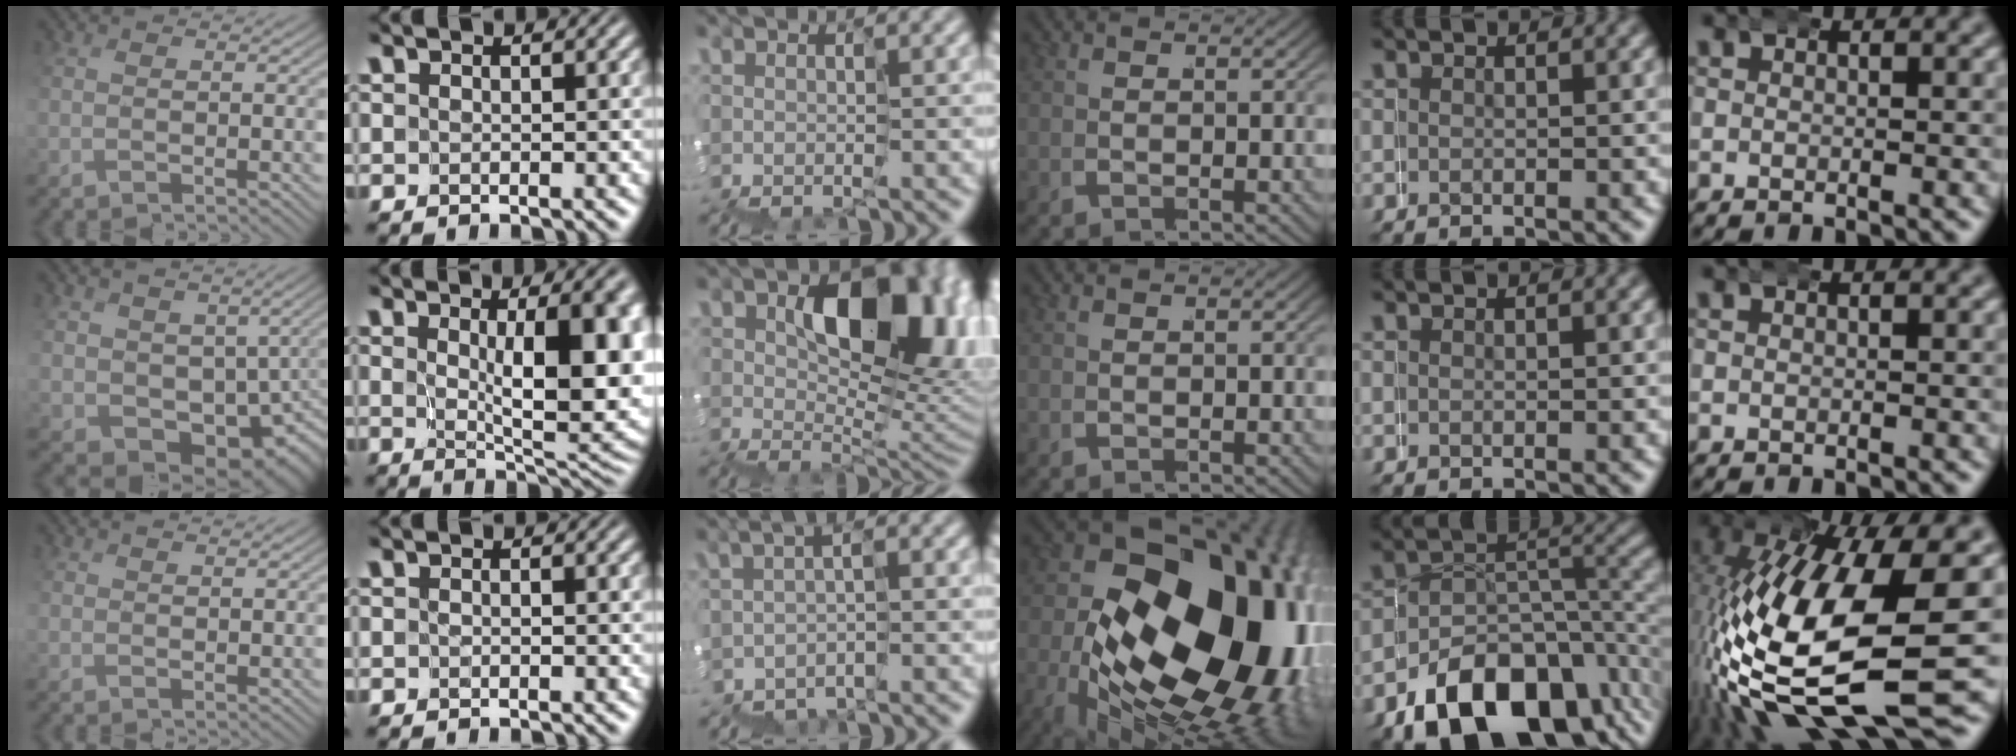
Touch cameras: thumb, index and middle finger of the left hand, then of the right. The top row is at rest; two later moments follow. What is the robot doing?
{"motion": "wrap", "object": "duck tape"}